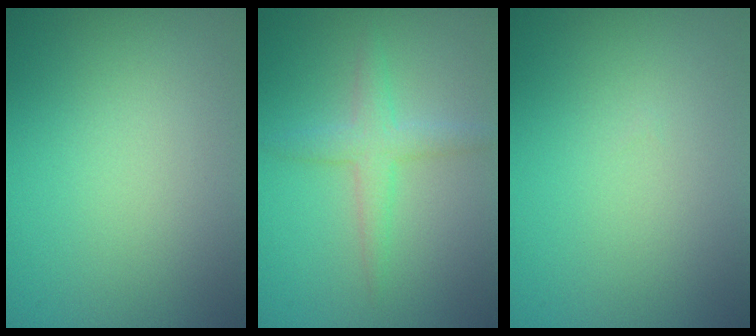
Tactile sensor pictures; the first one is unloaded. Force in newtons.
{"total": 2.4, "press": 2.4, "slide": 0.0}
{"total": 0.0}